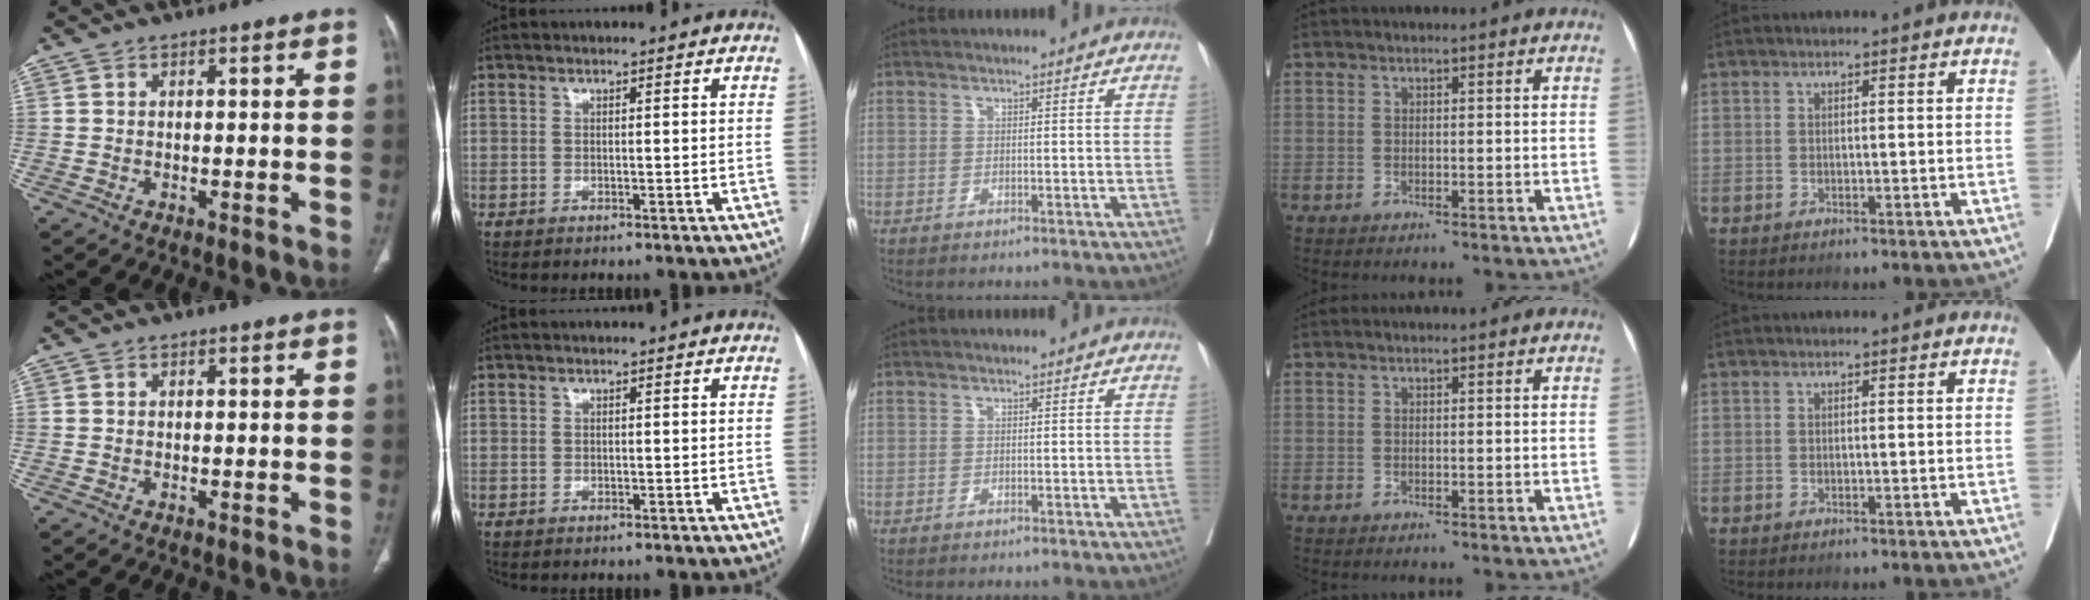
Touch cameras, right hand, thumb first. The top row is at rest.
{}